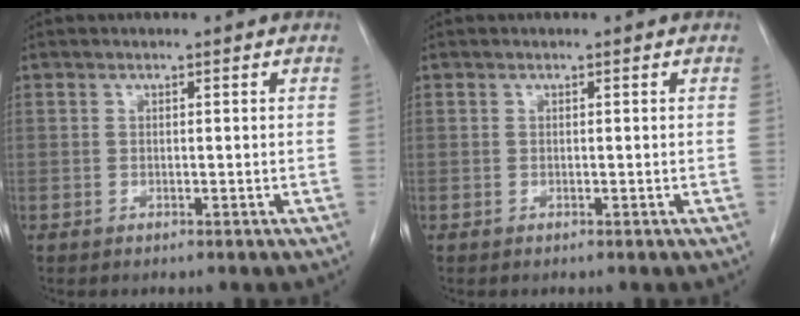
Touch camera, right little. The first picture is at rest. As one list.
[{"total": 0.0}]